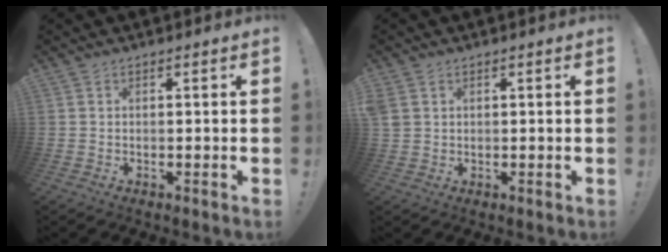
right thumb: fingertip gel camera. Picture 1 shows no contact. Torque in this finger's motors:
{"motor_torque": [-0.23, 0.46, 1.09, 0.45, 0.05]}